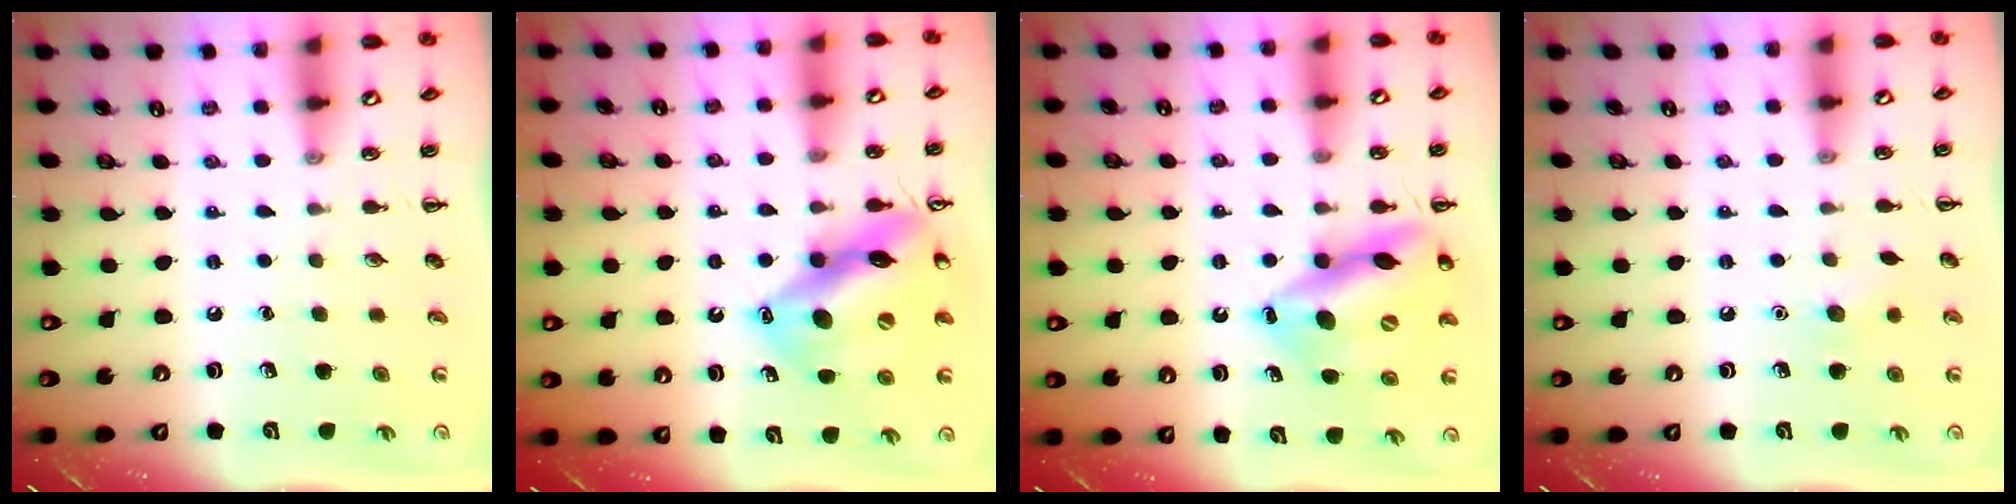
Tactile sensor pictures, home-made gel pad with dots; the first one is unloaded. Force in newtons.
{"total": 16.6, "press": 16.3, "slide": 3.1}
{"total": 15.7, "press": 15.0, "slide": 4.5}
{"total": 5.2, "press": 5.0, "slide": 1.3}